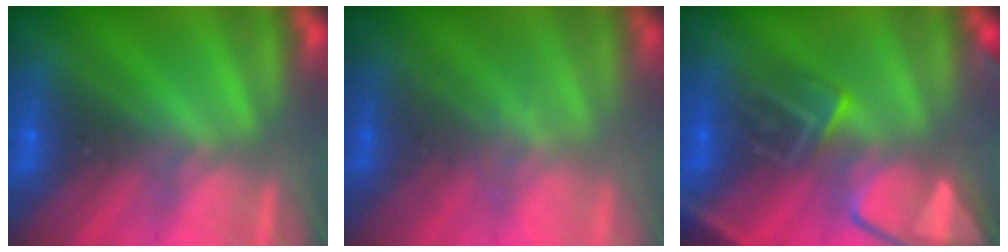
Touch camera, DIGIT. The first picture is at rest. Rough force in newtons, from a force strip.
{"total": 1.6}
{"total": 6.1}